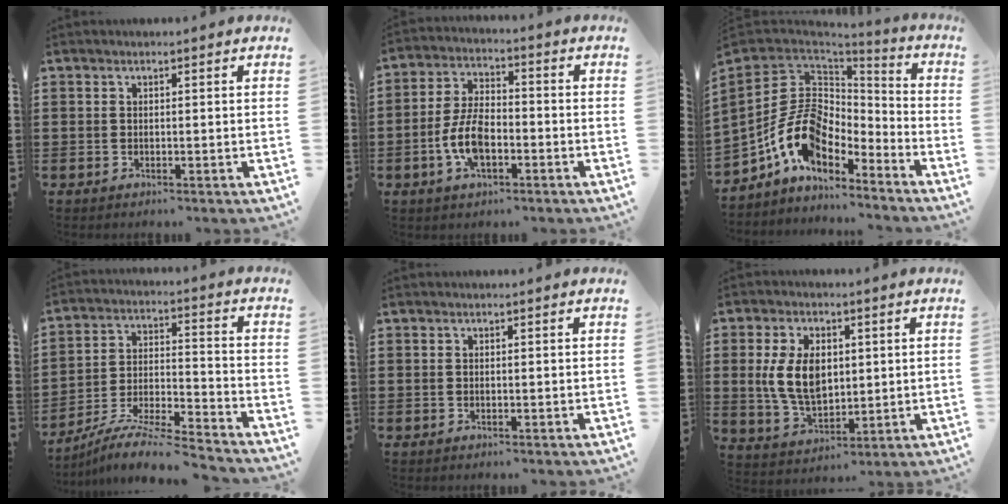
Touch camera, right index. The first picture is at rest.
{"total": 7.7, "force": [-2.5, 3.9, 6.2], "torque": [-0.146, 0.002, -0.054]}
{"total": 13.0, "force": [-4.1, 8.9, 8.6], "torque": [-0.202, 0.017, -0.080]}
{"total": 8.3, "force": [-7.9, -0.3, 2.7], "torque": [-0.055, -0.005, -0.160]}
{"total": 0.0}
{"total": 8.8, "force": [1.4, 5.4, 6.8], "torque": [-0.150, 0.007, 0.021]}